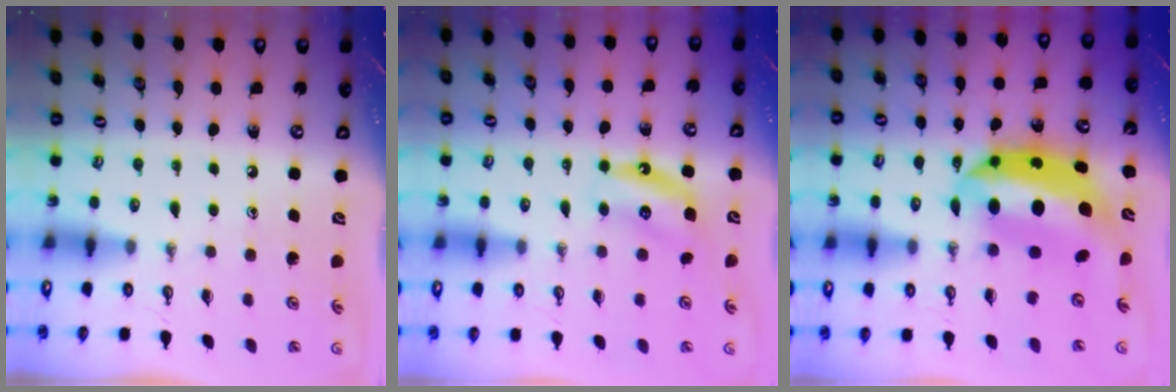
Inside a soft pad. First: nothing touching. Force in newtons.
{"total": 5.9, "press": 5.9, "slide": 0.9}
{"total": 12.5, "press": 12.4, "slide": 1.2}